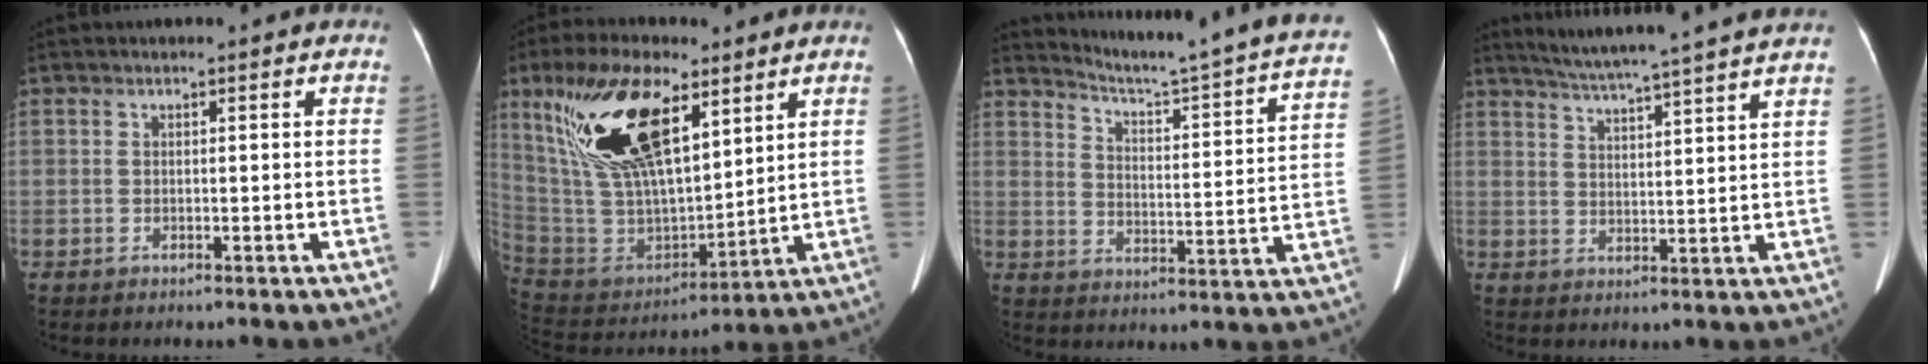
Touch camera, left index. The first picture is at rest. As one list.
[{"total": 20.0, "force": [10.1, 7.9, 15.3], "torque": [-0.318, 0.015, 0.194]}, {"total": 21.9, "force": [20.0, -0.5, 8.9], "torque": [-0.135, -0.080, 0.249]}, {"total": 16.2, "force": [14.4, -1.3, 7.4], "torque": [-0.126, -0.004, 0.191]}]